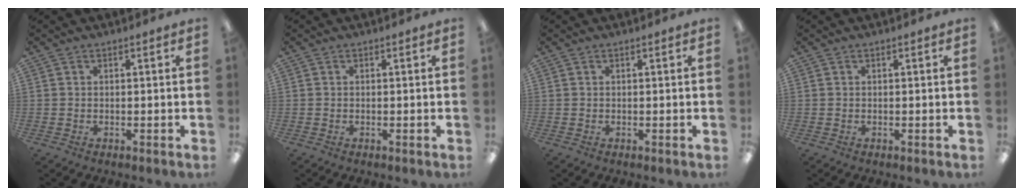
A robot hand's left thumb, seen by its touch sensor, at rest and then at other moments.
{"total": 0.0}
{"total": 0.0}
{"total": 0.0}